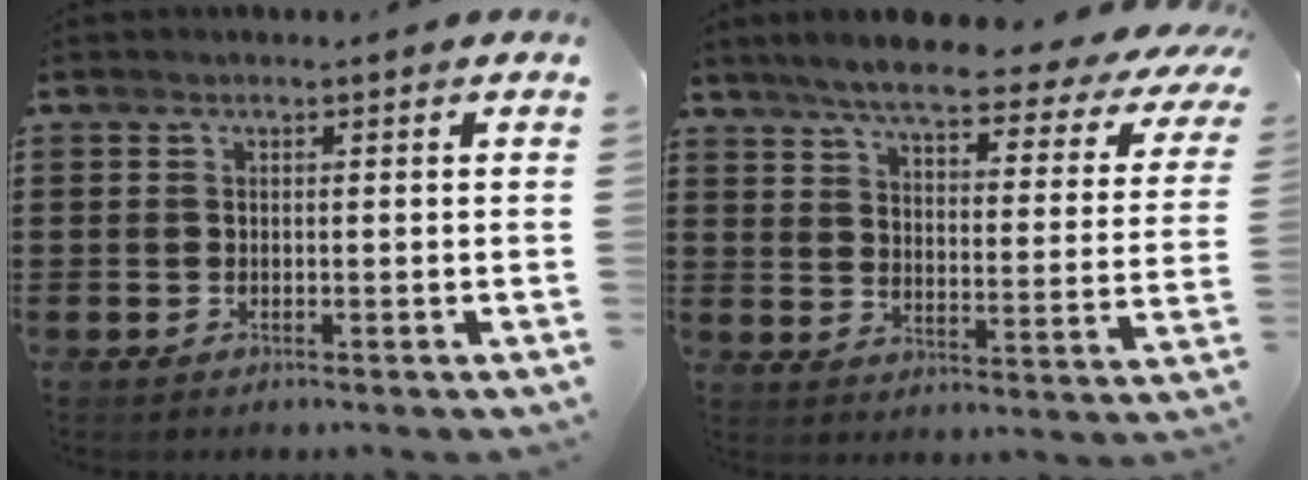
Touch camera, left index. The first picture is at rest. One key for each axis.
{"total": 6.4, "fx": 5.3, "fy": 0.6, "fz": 3.5, "tx": -0.084, "ty": -0.035, "tz": 0.084}